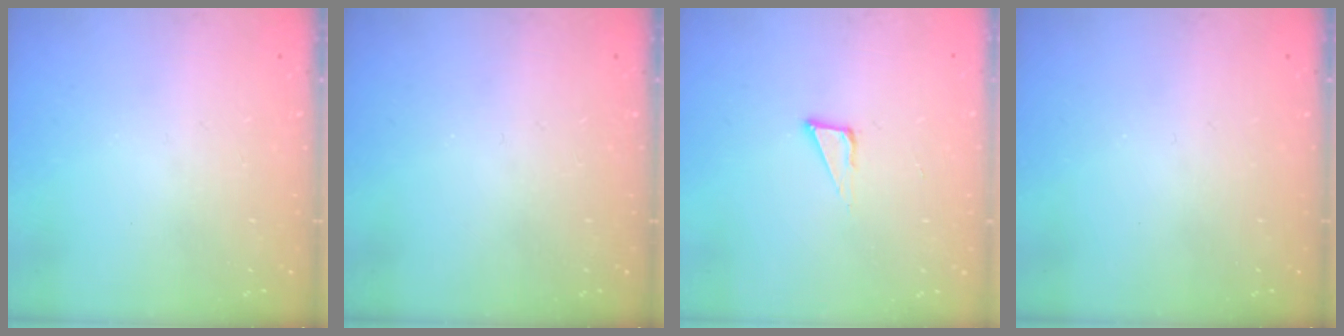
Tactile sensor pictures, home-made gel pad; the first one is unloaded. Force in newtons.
{"total": 0.0}
{"total": 4.5, "press": 4.5, "slide": 0.3}
{"total": 0.0}